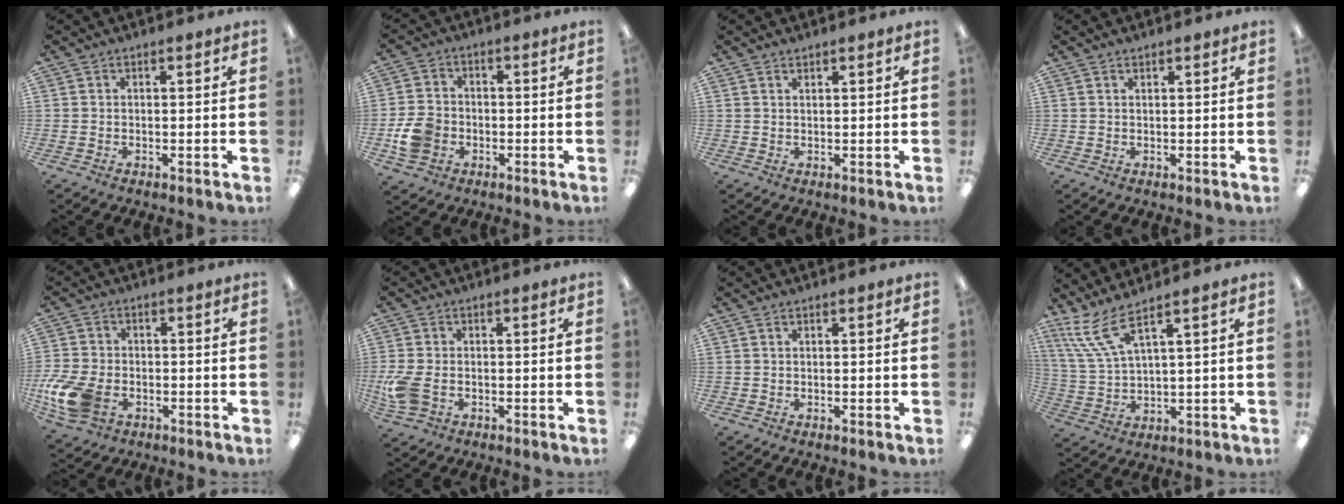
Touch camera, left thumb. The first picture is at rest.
{"total": 7.6, "force": [-2.4, 6.2, 3.7], "torque": [-0.078, 0.013, -0.044]}
{"total": 0.8, "force": [0.8, 0.2, 0.2], "torque": [-0.004, 0.000, 0.015]}
{"total": 0.5, "force": [0.5, 0.1, 0.1], "torque": [-0.003, 0.000, 0.010]}
{"total": 11.1, "force": [-4.1, 7.4, 7.3], "torque": [-0.165, 0.010, -0.072]}
{"total": 6.8, "force": [-1.7, 4.6, 4.8], "torque": [-0.122, -0.003, -0.033]}
{"total": 0.0}
{"total": 9.7, "force": [6.3, 2.6, 6.9], "torque": [-0.153, -0.022, 0.118]}